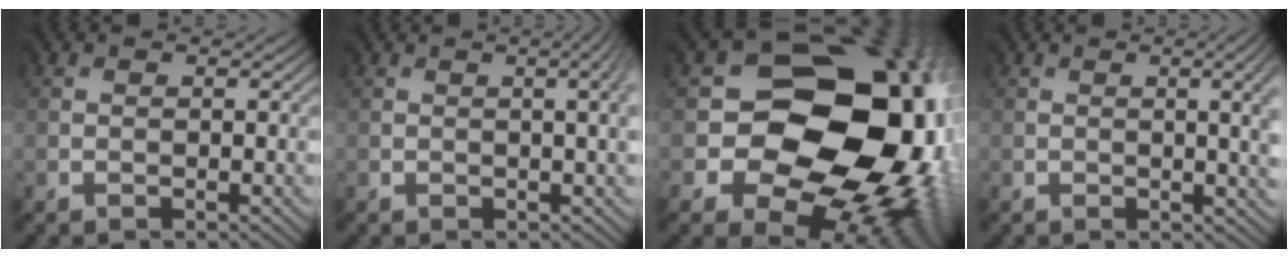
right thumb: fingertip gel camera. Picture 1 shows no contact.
{"total": 3.9, "force": [0.1, 1.1, 3.7], "torque": [-0.017, 0.012, -0.005]}
{"total": 18.4, "force": [-2.2, 15.0, 10.5], "torque": [-0.123, -0.039, -0.020]}
{"total": 5.3, "force": [-0.5, 1.5, 5.1], "torque": [-0.025, 0.012, -0.013]}